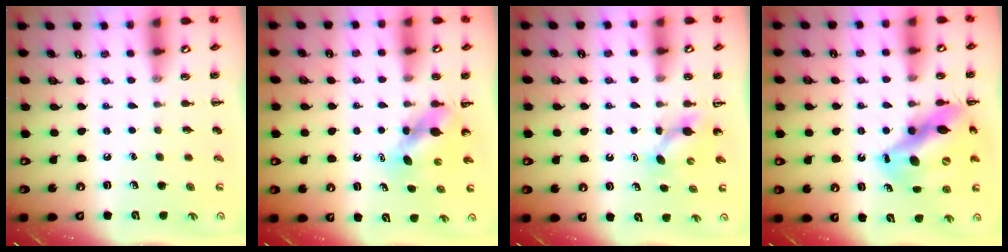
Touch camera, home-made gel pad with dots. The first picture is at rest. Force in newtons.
{"total": 5.3, "press": 5.2, "slide": 0.6}
{"total": 4.0, "press": 3.9, "slide": 0.9}
{"total": 14.5, "press": 14.0, "slide": 4.0}